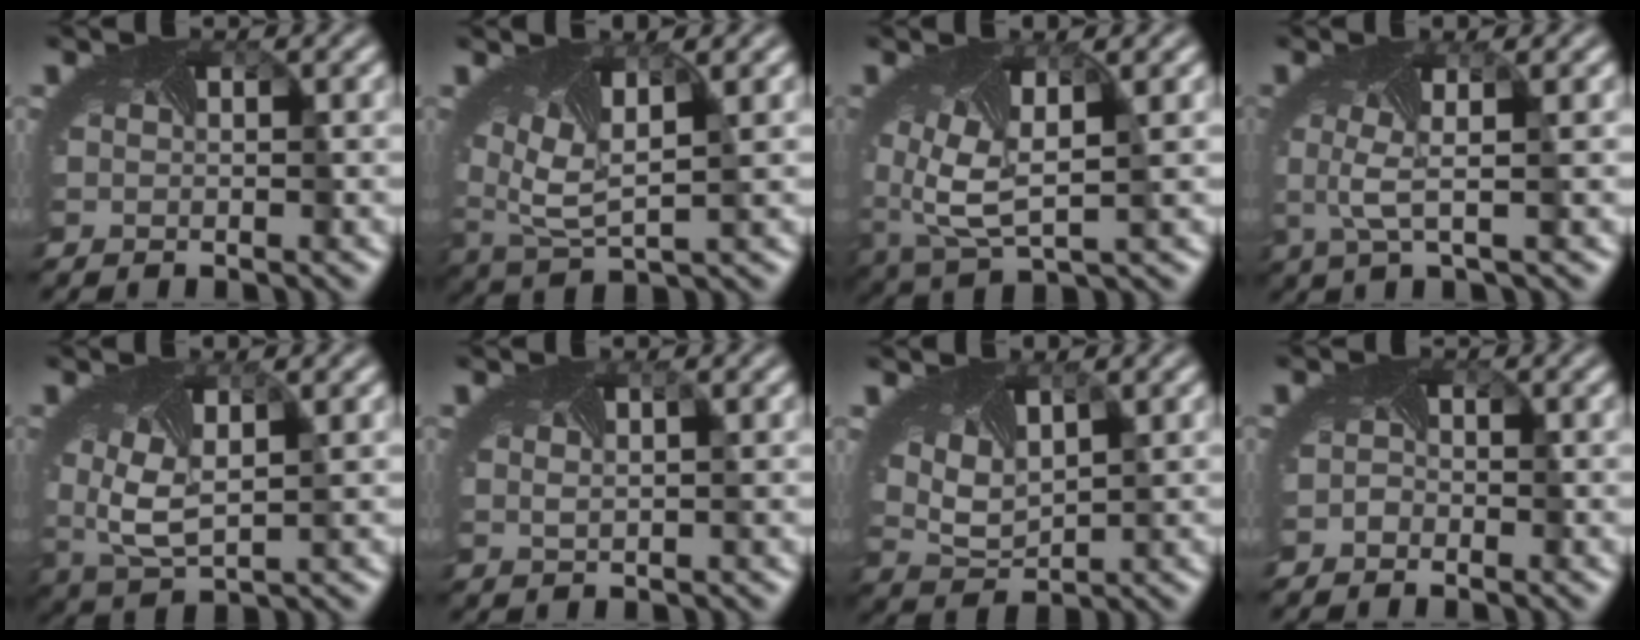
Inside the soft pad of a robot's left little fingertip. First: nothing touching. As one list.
[{"total": 6.4, "force": [2.2, 2.8, 5.2], "torque": [-0.113, 0.002, 0.047]}, {"total": 6.6, "force": [0.4, 3.3, 5.7], "torque": [-0.133, -0.009, 0.012]}, {"total": 2.4, "force": [0.1, 0.0, 2.4], "torque": [-0.058, 0.002, -0.001]}, {"total": 5.2, "force": [0.6, 2.6, 4.4], "torque": [-0.107, -0.005, 0.016]}, {"total": 1.4, "force": [0.9, 0.5, 1.0], "torque": [-0.014, 0.004, 0.014]}, {"total": 4.3, "force": [2.3, 2.2, 2.9], "torque": [-0.070, 0.009, 0.049]}, {"total": 0.8, "force": [-0.7, 0.4, 0.0], "torque": [-0.003, -0.001, -0.016]}]